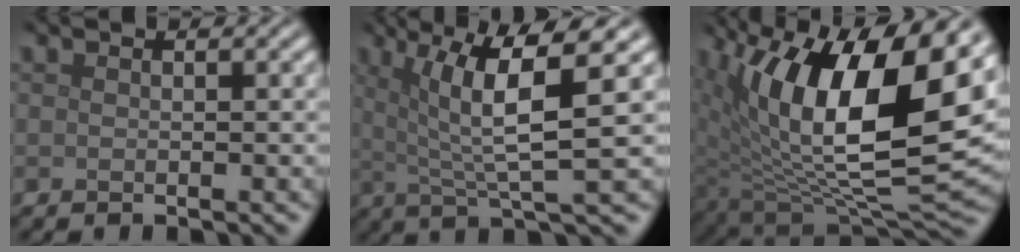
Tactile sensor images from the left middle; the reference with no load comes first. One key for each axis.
{"total": 7.4, "fx": 2.4, "fy": 1.3, "fz": 6.8, "tx": -0.113, "ty": 0.006, "tz": 0.039}
{"total": 16.7, "fx": 5.5, "fy": 7.3, "fz": 14.0, "tx": -0.231, "ty": 0.005, "tz": 0.096}